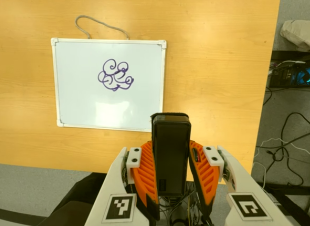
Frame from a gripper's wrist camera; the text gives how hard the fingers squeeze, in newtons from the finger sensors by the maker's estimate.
{"total": 5.9, "left": 3.7, "right": 8.1}